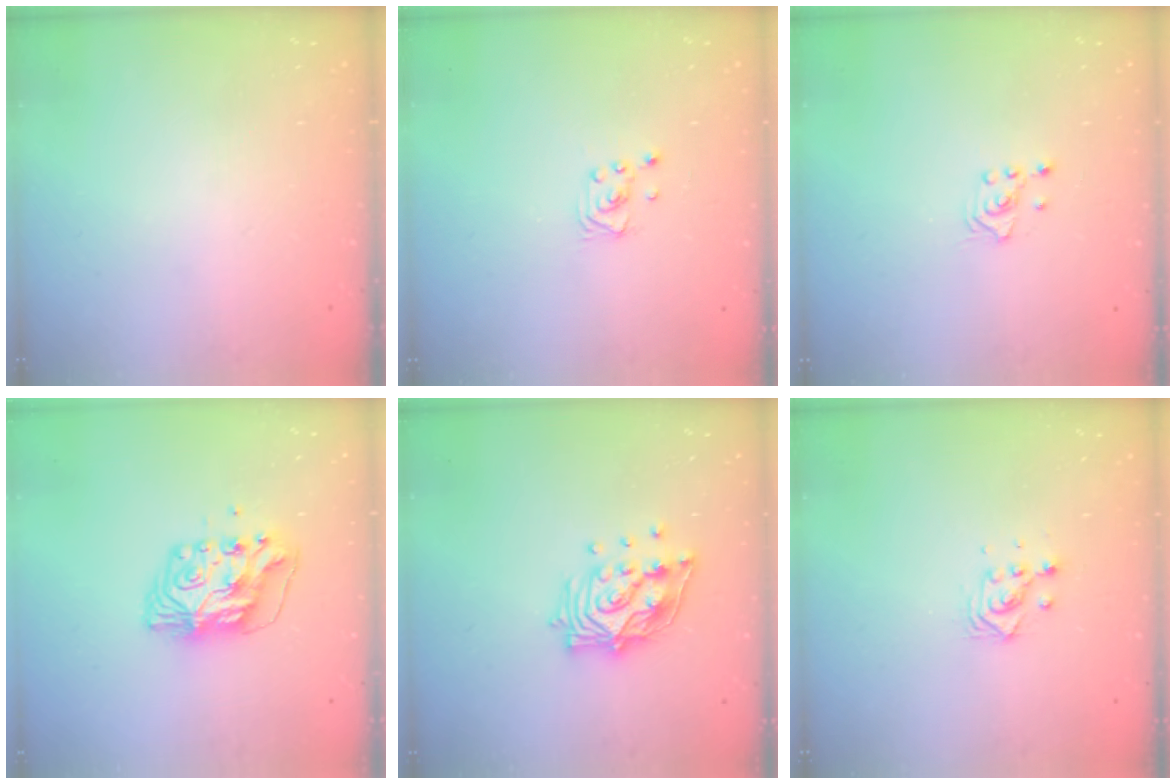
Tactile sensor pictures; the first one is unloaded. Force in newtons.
{"total": 2.2, "press": 2.2, "slide": 0.1}
{"total": 2.1, "press": 2.1, "slide": 0.2}
{"total": 9.2, "press": 9.2, "slide": 1.0}
{"total": 17.2, "press": 17.0, "slide": 2.7}
{"total": 3.8, "press": 3.8, "slide": 0.3}